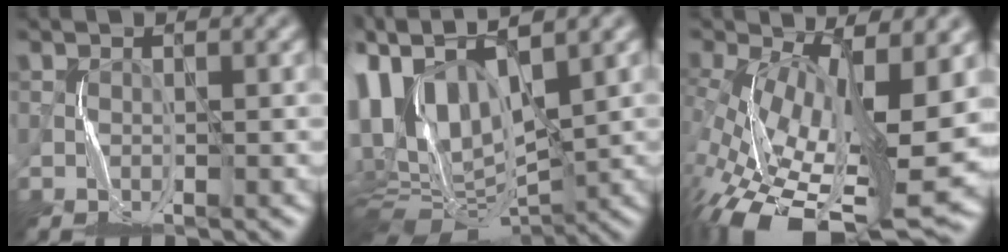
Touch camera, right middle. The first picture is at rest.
{"total": 12.4, "force": [1.7, 7.3, 9.9], "torque": [-0.205, 0.009, 0.040]}
{"total": 13.9, "force": [-3.6, 6.4, 11.8], "torque": [-0.240, -0.032, -0.053]}